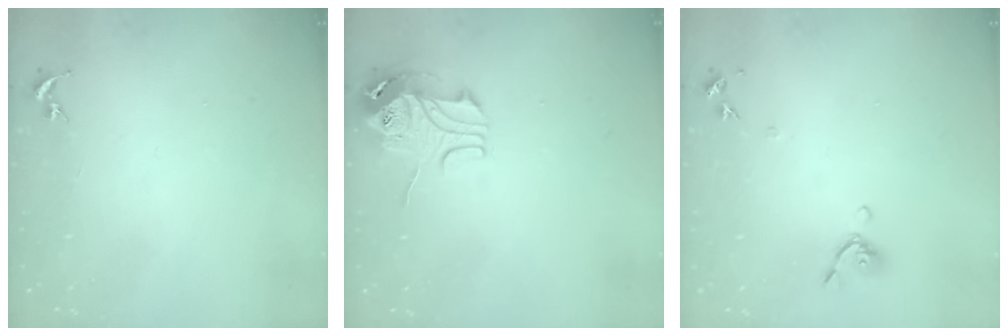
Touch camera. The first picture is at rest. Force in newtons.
{"total": 10.9, "press": 10.9, "slide": 1.1}
{"total": 7.9, "press": 7.8, "slide": 1.5}